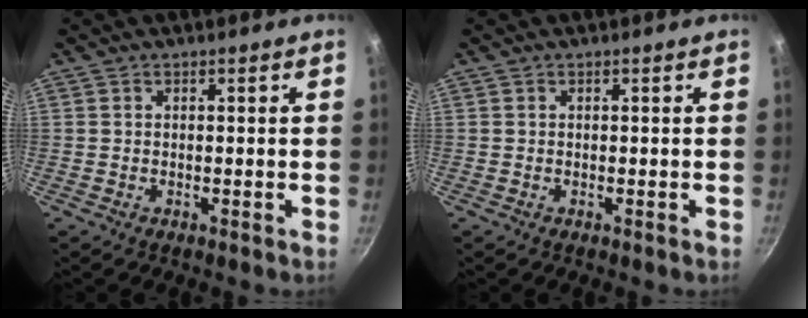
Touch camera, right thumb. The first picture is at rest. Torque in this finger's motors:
{"motor_torque": [0.10, 0.10, -0.03, -0.03, 0.02]}